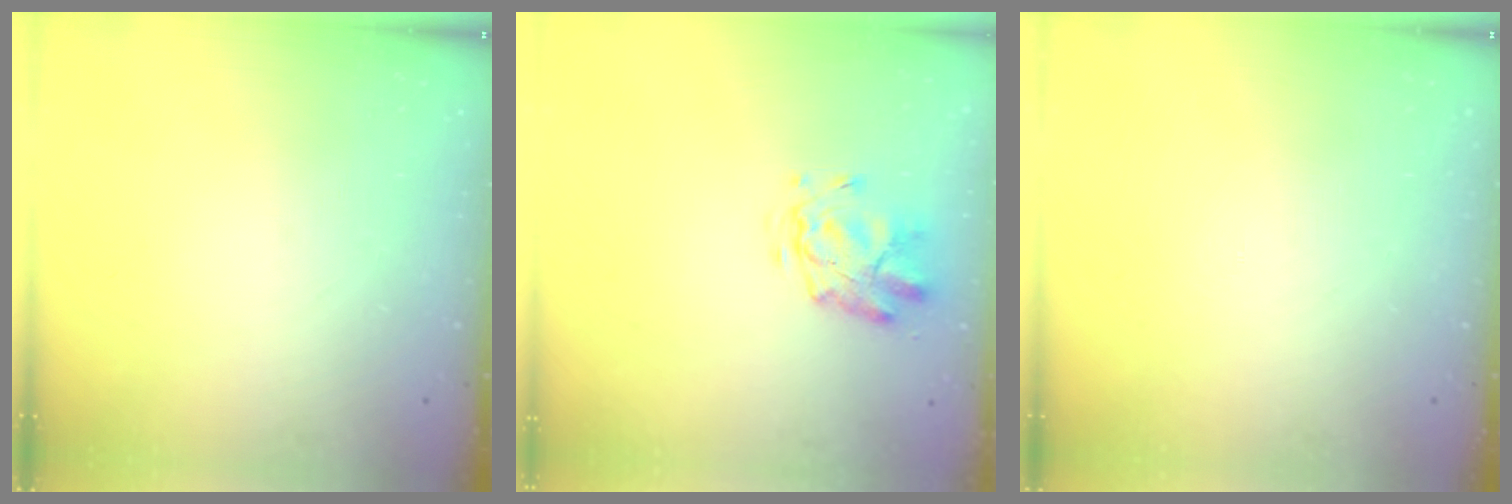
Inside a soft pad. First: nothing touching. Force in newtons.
{"total": 2.9, "press": 2.5, "slide": 1.5}
{"total": 0.0}